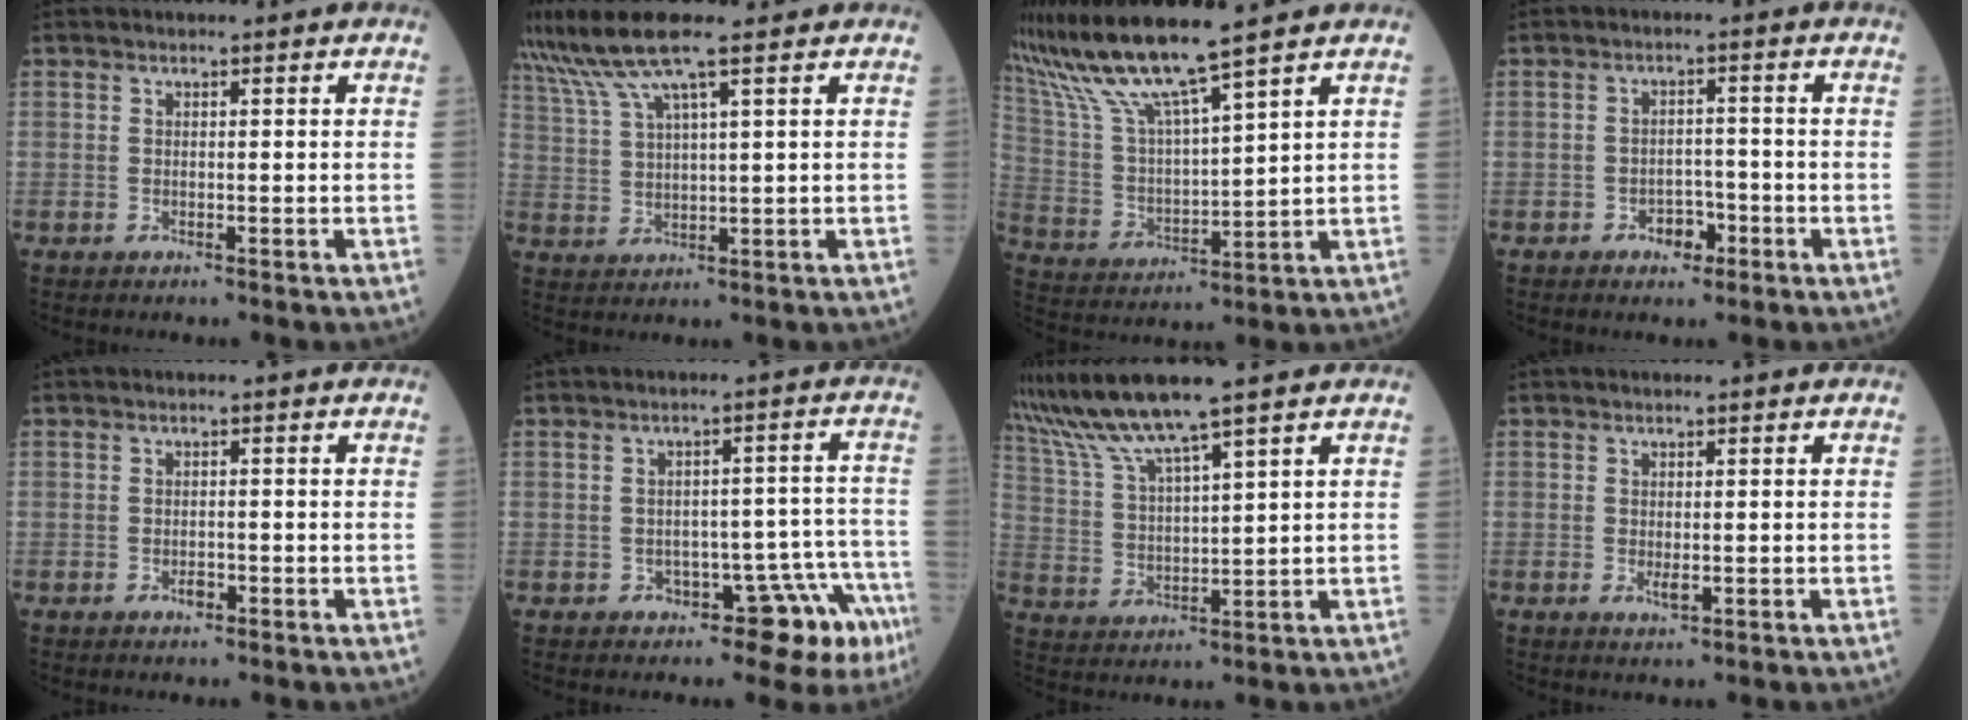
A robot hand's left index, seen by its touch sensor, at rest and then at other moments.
{"total": 8.0, "force": [6.1, -0.6, 5.2], "torque": [-0.116, 0.022, 0.120]}
{"total": 12.4, "force": [10.2, -0.9, 7.0], "torque": [-0.151, 0.003, 0.205]}
{"total": 3.4, "force": [-2.0, 2.1, 1.7], "torque": [-0.021, 0.006, -0.027]}
{"total": 1.3, "force": [-0.9, 0.6, 0.8], "torque": [-0.011, 0.002, -0.011]}
{"total": 9.2, "force": [-6.0, 4.8, 5.1], "torque": [-0.027, 0.045, -0.074]}
{"total": 9.5, "force": [7.8, -0.9, 5.3], "torque": [-0.116, 0.011, 0.157]}
{"total": 1.3, "force": [-0.3, 0.5, 1.1], "torque": [-0.019, -0.004, -0.001]}